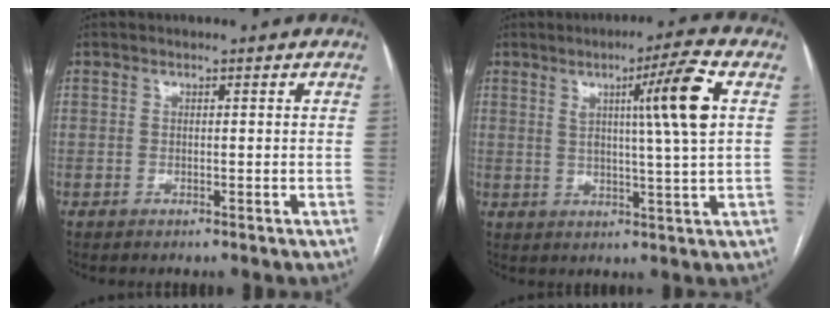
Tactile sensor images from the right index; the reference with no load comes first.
{"total": 9.7, "force": [2.8, -1.3, 9.2], "torque": [-0.144, 0.001, 0.043]}